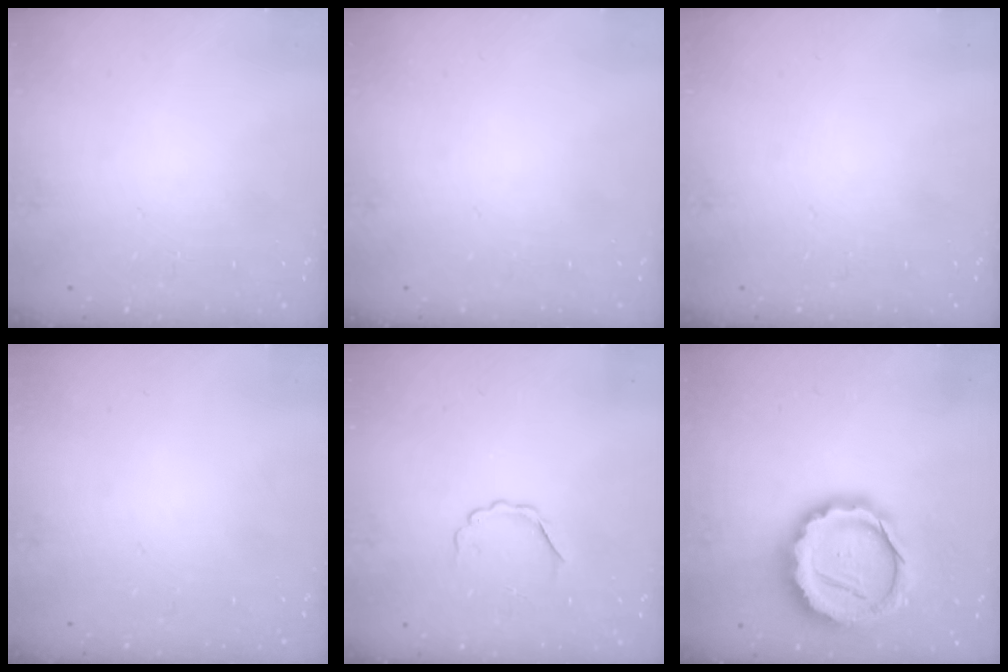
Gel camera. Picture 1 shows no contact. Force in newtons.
{"total": 0.0}
{"total": 0.0}
{"total": 0.0}
{"total": 3.8, "press": 3.8, "slide": 0.8}
{"total": 20.2, "press": 19.8, "slide": 3.7}